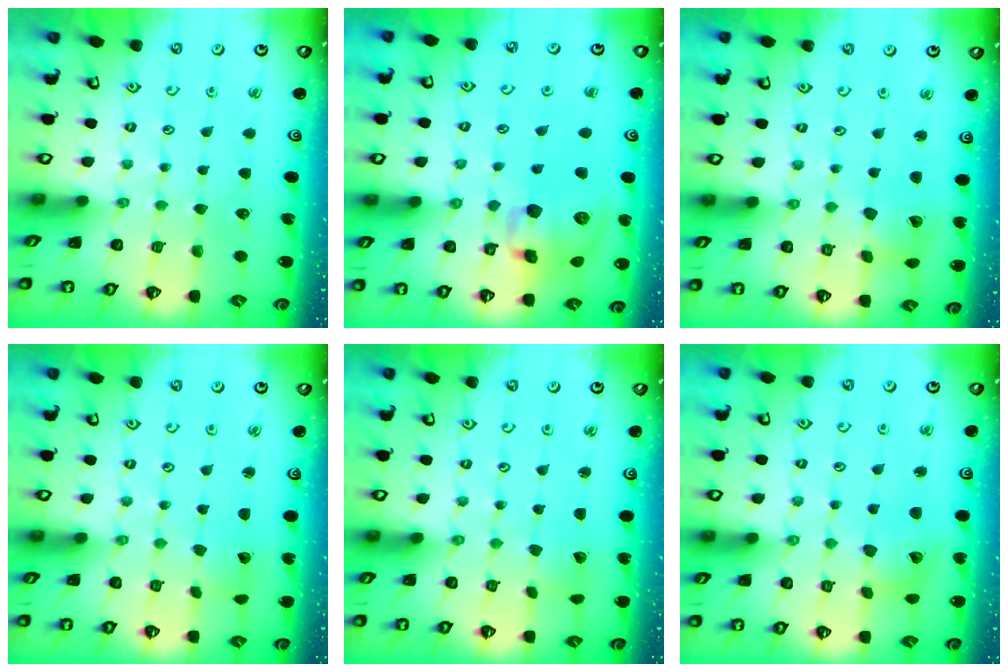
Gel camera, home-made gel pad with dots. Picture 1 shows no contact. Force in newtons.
{"total": 14.9, "press": 14.7, "slide": 2.5}
{"total": 6.7, "press": 6.6, "slide": 0.9}
{"total": 2.9, "press": 2.9, "slide": 0.1}
{"total": 1.9, "press": 1.8, "slide": 0.3}
{"total": 9.5, "press": 9.5, "slide": 1.1}